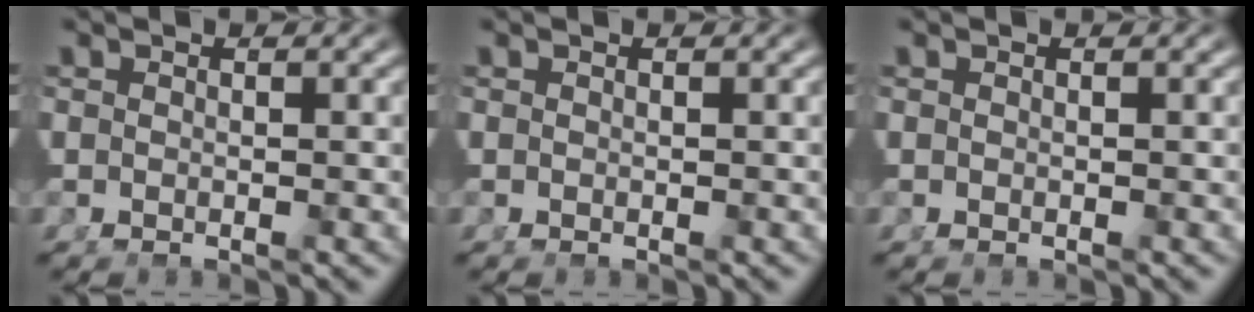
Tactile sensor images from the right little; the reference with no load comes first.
{"total": 0.0}
{"total": 0.0}